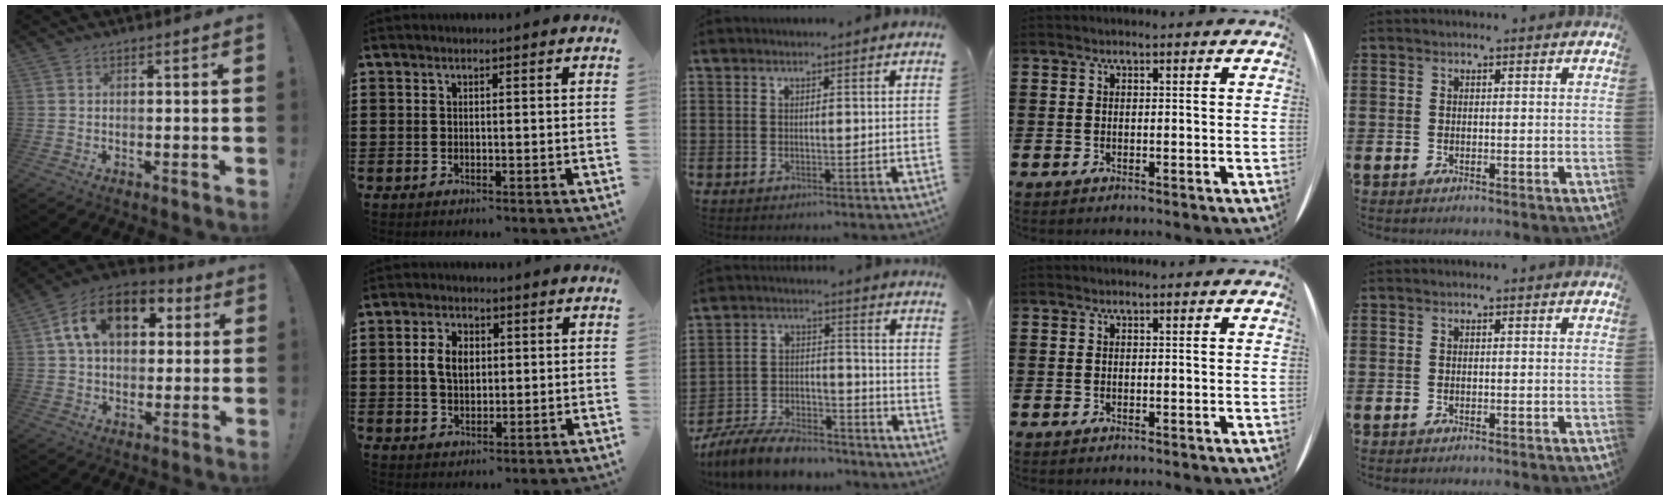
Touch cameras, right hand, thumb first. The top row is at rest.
{"thumb": {"total": 16.5, "force": [5.6, 11.2, 10.8], "torque": [-0.172, 0.000, 0.103]}, "index": {"total": 4.4, "force": [0.5, 2.9, 3.3], "torque": [-0.078, 0.010, 0.003]}, "middle": {"total": 8.6, "force": [-7.9, 1.9, 2.8], "torque": [-0.057, 0.018, -0.153]}}